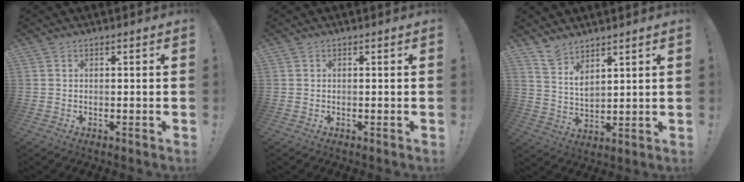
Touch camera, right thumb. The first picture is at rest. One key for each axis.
{"total": 0.0}
{"total": 6.7, "fx": 6.0, "fy": 2.2, "fz": 2.1, "tx": -0.044, "ty": -0.040, "tz": 0.113}